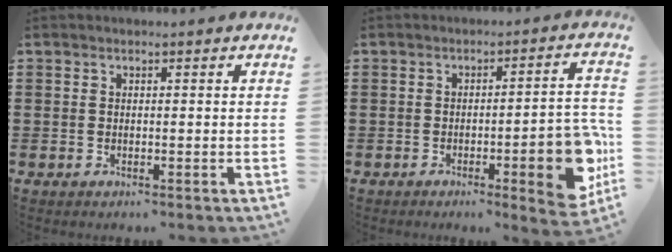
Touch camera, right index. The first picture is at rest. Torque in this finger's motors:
{"motor_torque": [1.99, -0.15, 0.65, 0.10]}